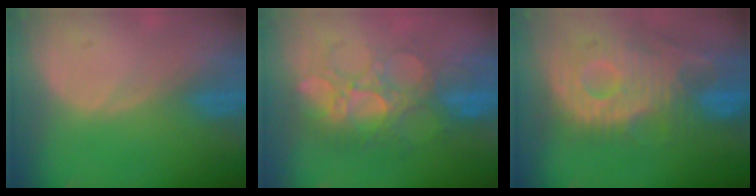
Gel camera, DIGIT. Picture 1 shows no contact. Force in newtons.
{"total": 8.8, "press": 8.6, "slide": 1.6}
{"total": 12.3, "press": 10.9, "slide": 5.6}